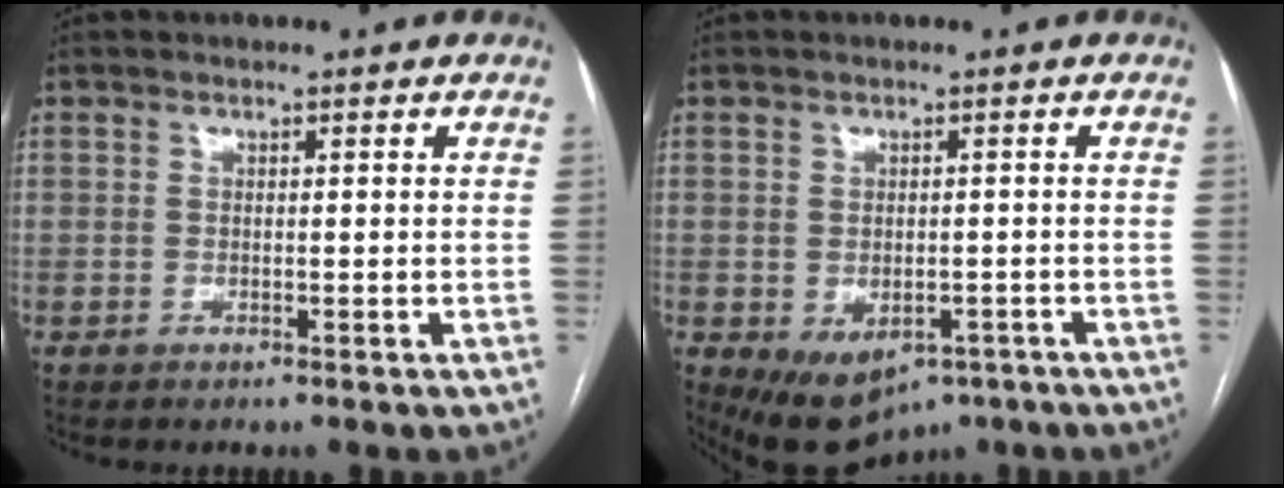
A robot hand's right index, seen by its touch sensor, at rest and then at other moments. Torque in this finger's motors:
{"motor_torque": [1.68, -0.47, 0.43, 0.08]}